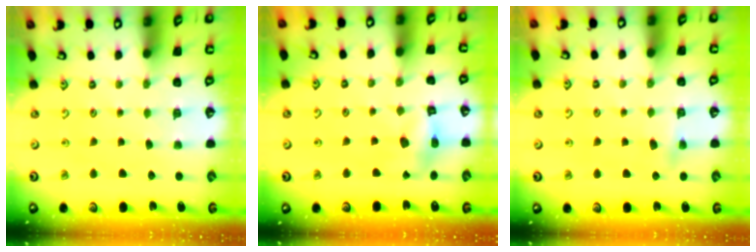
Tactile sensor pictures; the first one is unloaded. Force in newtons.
{"total": 9.4, "press": 9.4, "slide": 0.9}
{"total": 4.0, "press": 3.9, "slide": 0.8}